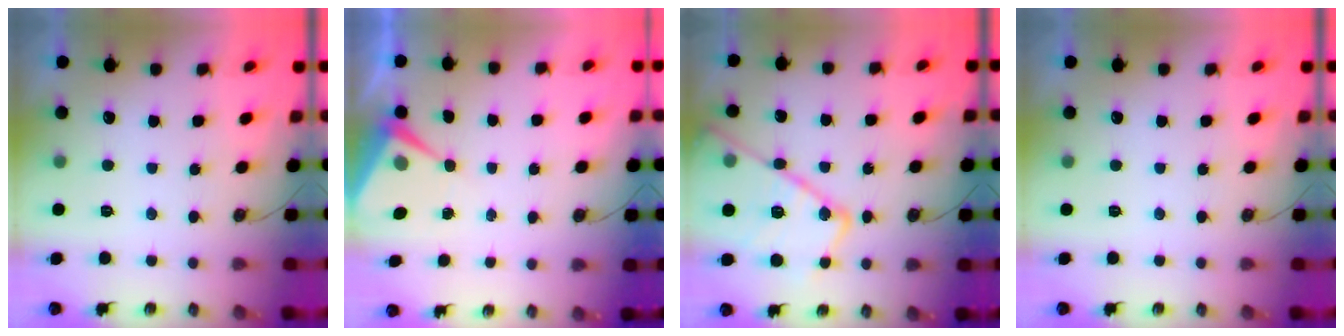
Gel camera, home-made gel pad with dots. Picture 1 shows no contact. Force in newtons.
{"total": 7.0, "press": 7.0, "slide": 0.4}
{"total": 22.7, "press": 22.7, "slide": 1.9}
{"total": 0.0}